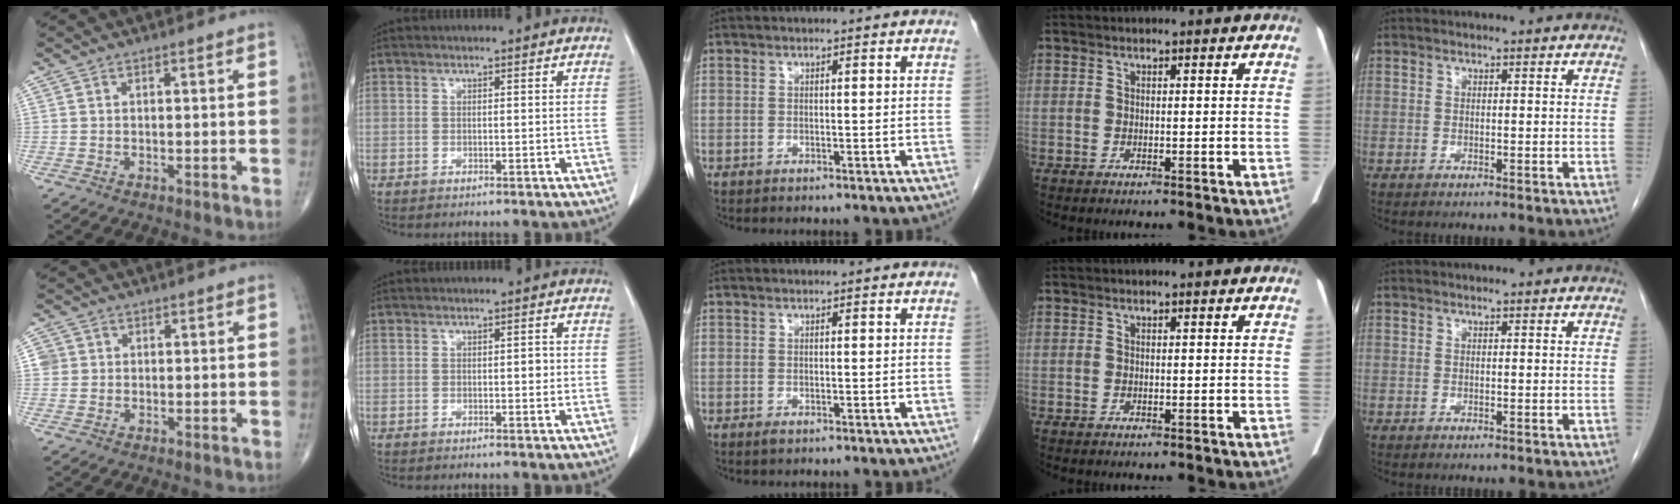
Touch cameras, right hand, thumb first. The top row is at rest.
{"thumb": {"total": 2.5, "force": [0.4, 2.4, 0.5], "torque": [0.007, 0.005, 0.006]}, "index": {"total": 1.2, "force": [-0.1, 0.6, 1.1], "torque": [-0.012, 0.002, -0.002]}, "middle": {"total": 0.5, "force": [-0.3, 0.2, 0.4], "torque": [-0.006, -0.001, -0.003]}}